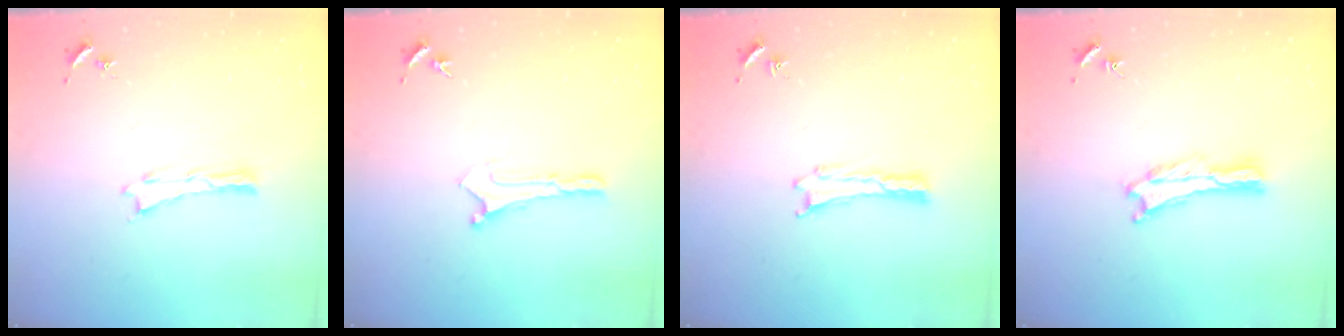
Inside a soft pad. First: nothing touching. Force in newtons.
{"total": 0.0}
{"total": 0.0}
{"total": 0.7, "press": 0.7, "slide": 0.2}